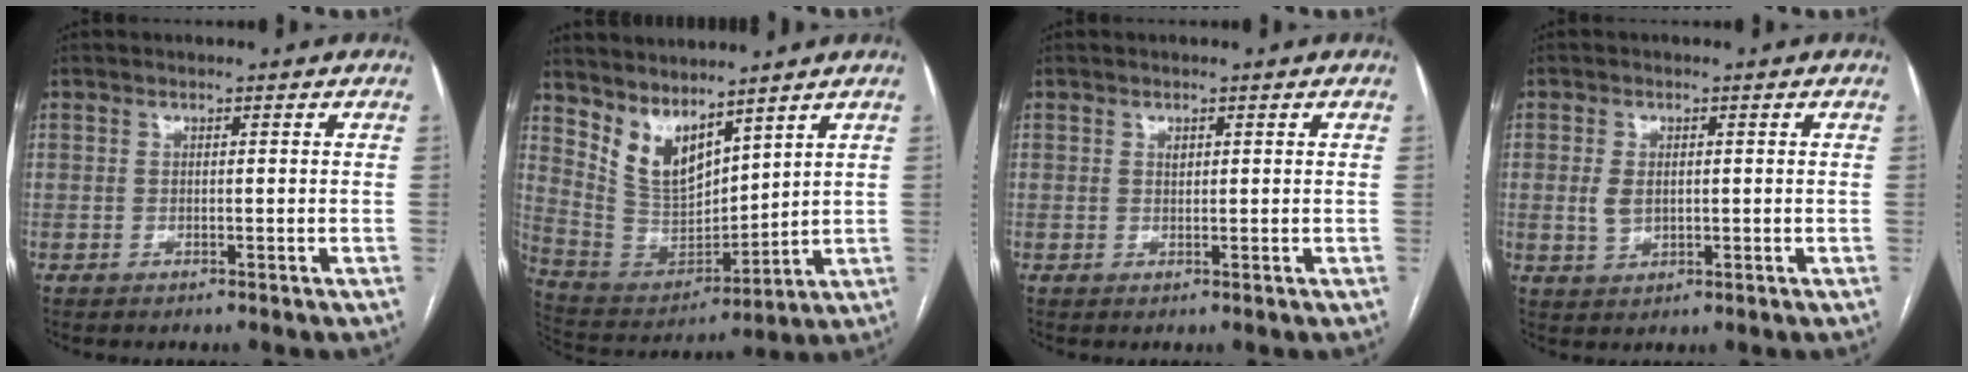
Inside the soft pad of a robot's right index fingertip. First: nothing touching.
{"total": 10.3, "force": [7.7, 4.2, 5.5], "torque": [-0.115, 0.002, 0.177]}
{"total": 0.7, "force": [0.4, 0.5, 0.4], "torque": [-0.008, -0.001, 0.007]}
{"total": 3.1, "force": [0.1, 2.0, 2.4], "torque": [-0.049, 0.001, 0.009]}